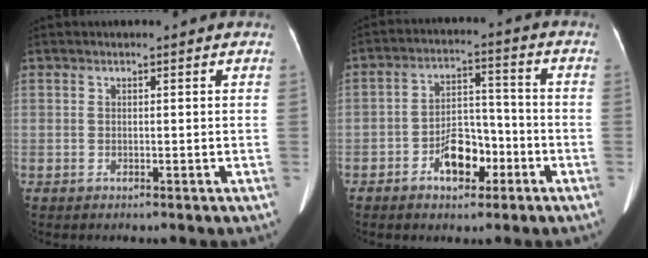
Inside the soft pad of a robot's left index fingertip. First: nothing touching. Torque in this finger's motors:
{"motor_torque": [0.49, 0.49, 0.14, 0.08]}